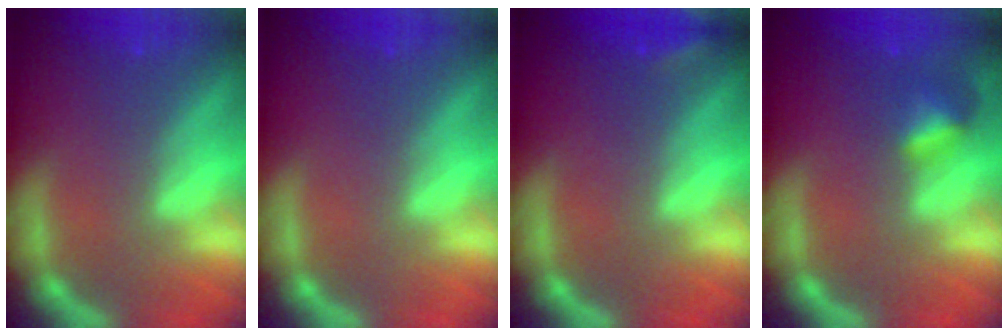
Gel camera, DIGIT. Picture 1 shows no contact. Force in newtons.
{"total": 0.0}
{"total": 1.9}
{"total": 2.4}